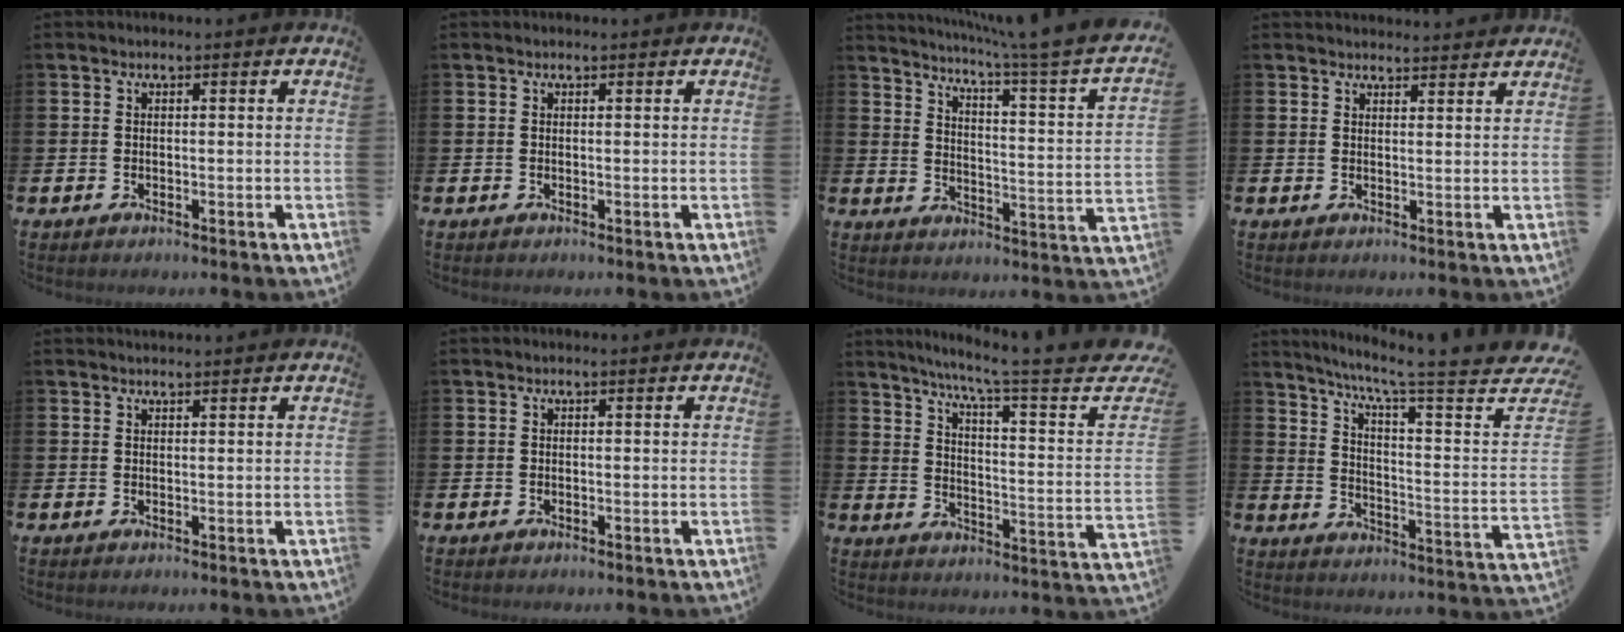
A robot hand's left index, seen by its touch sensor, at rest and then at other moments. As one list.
[{"total": 0.0}, {"total": 5.1, "force": [4.0, -0.9, 3.0], "torque": [-0.054, -0.051, 0.053]}, {"total": 2.4, "force": [2.3, 0.3, -0.1], "torque": [0.006, -0.015, 0.041]}, {"total": 0.9, "force": [0.9, 0.0, 0.1], "torque": [0.007, -0.004, 0.015]}, {"total": 0.0}, {"total": 5.8, "force": [4.1, -0.3, 4.2], "torque": [-0.086, -0.045, 0.054]}, {"total": 6.0, "force": [4.9, 0.0, 3.3], "torque": [-0.069, -0.067, 0.073]}]